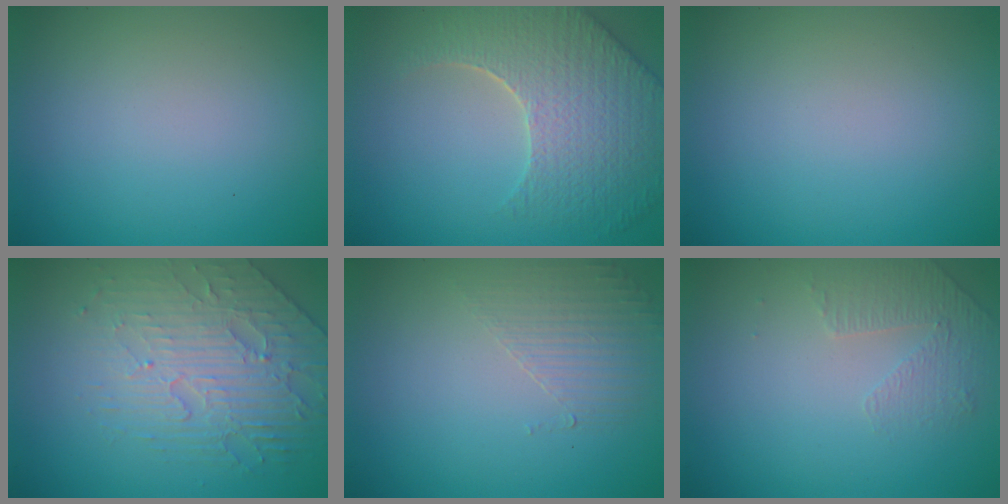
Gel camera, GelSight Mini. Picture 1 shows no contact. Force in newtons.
{"total": 7.0, "press": 5.5, "slide": 4.3}
{"total": 0.0}
{"total": 4.3, "press": 4.0, "slide": 1.7}
{"total": 1.6, "press": 0.7, "slide": 1.4}
{"total": 1.4, "press": 0.9, "slide": 1.1}